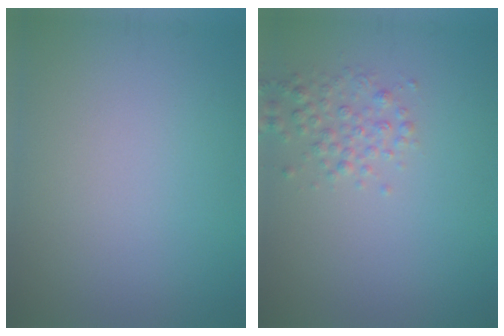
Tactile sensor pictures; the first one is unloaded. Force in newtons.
{"total": 2.1, "press": 2.1, "slide": 0.0}